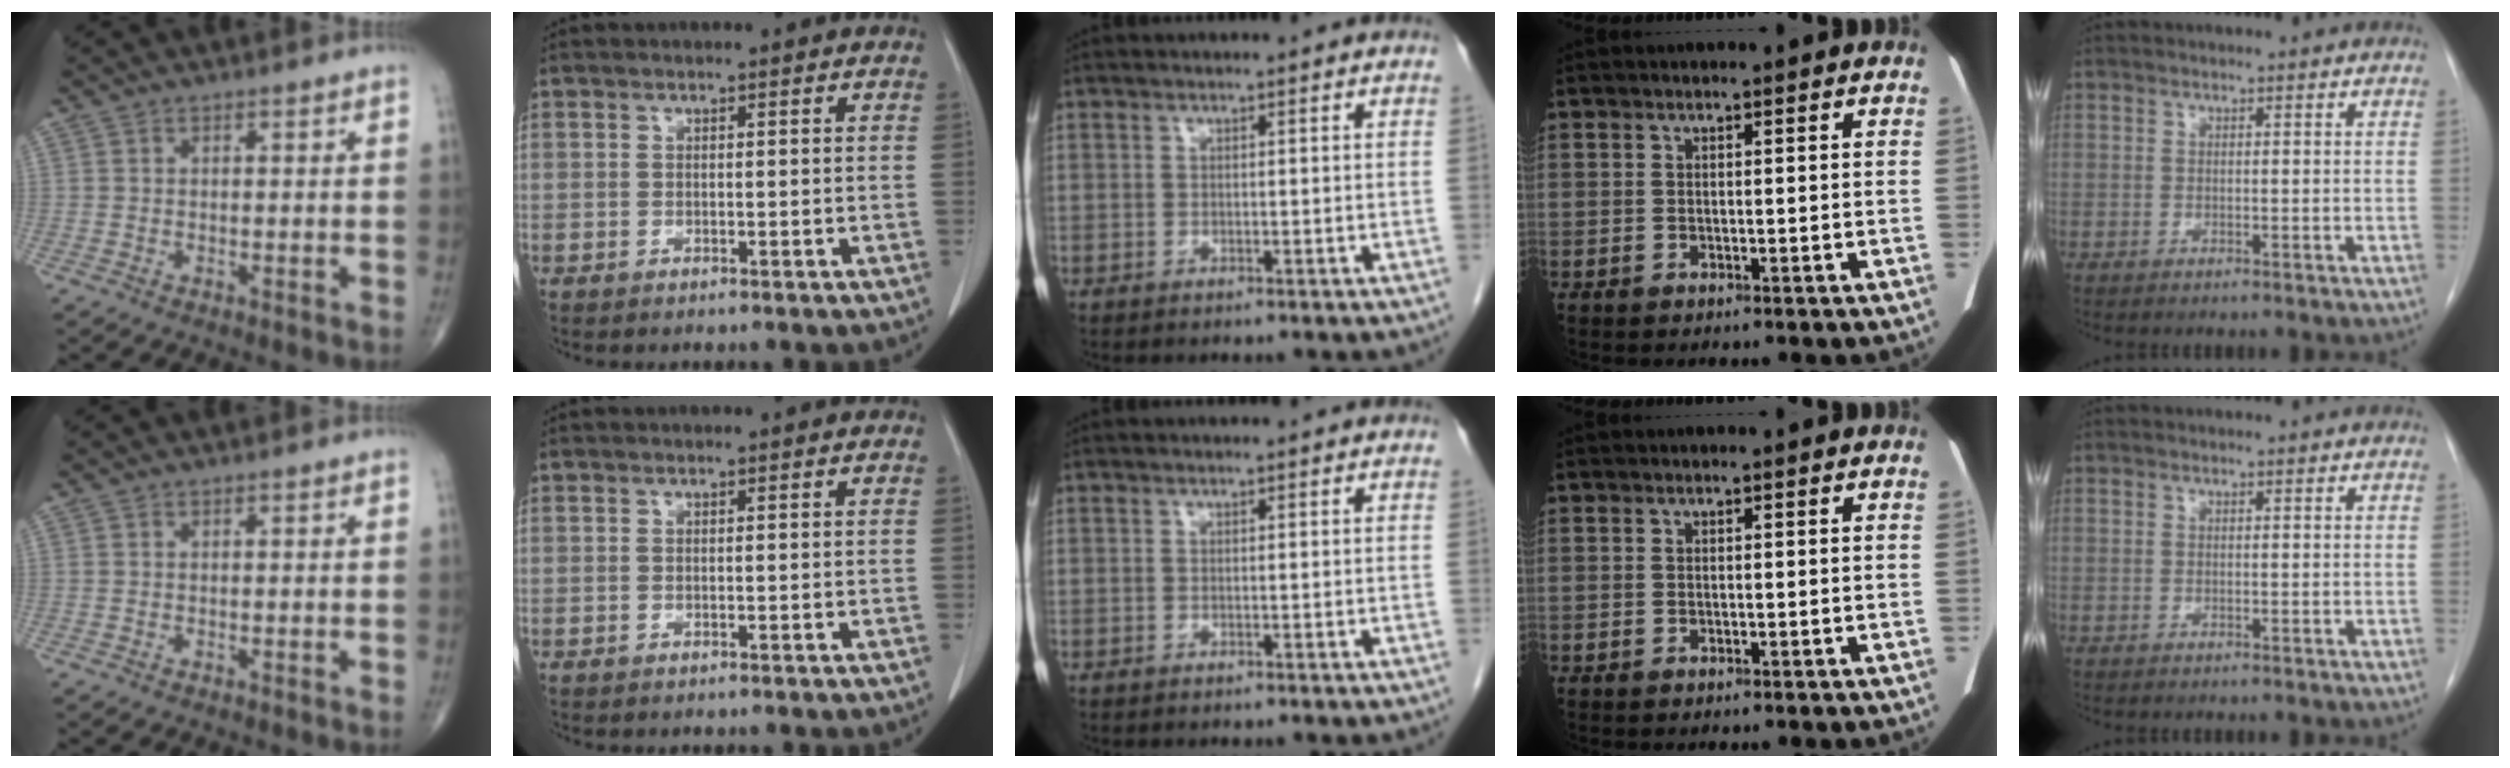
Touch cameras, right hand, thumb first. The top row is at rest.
{}